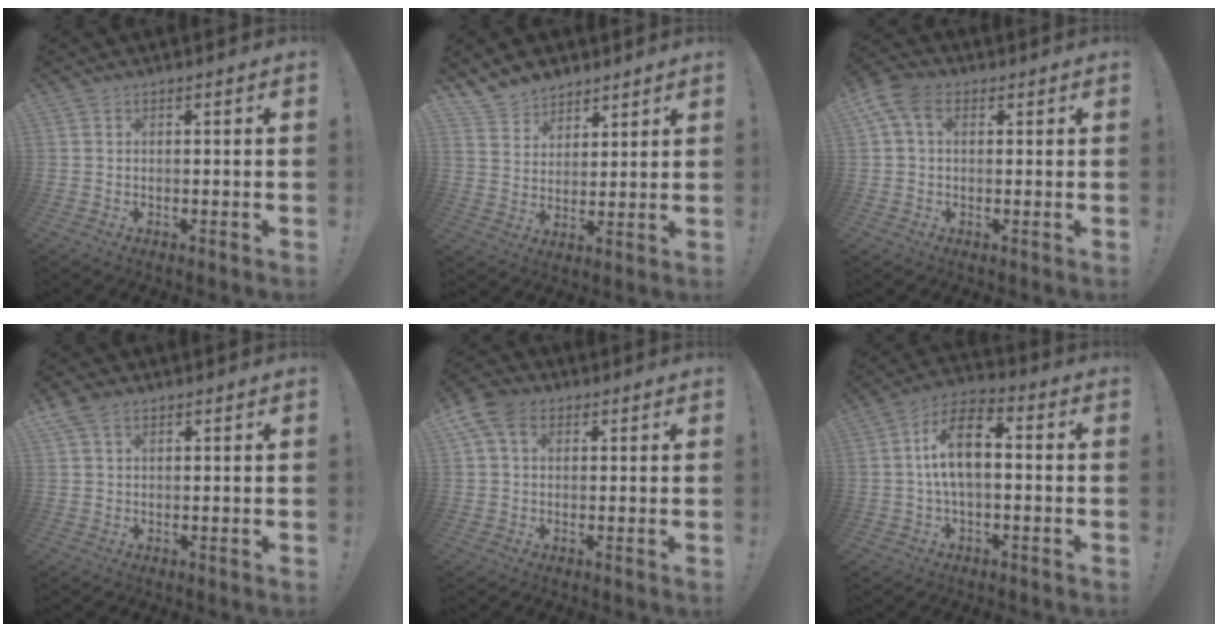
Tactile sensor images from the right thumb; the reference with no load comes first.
{"total": 8.3, "force": [6.8, 4.7, 0.7], "torque": [-0.021, -0.054, 0.136]}
{"total": 7.4, "force": [2.7, 4.9, 4.9], "torque": [-0.096, 0.003, 0.053]}
{"total": 4.3, "force": [2.5, 2.5, 2.4], "torque": [-0.043, -0.004, 0.049]}
{"total": 8.0, "force": [3.2, 5.6, 4.8], "torque": [-0.090, 0.001, 0.063]}
{"total": 12.1, "force": [1.0, 6.1, 10.4], "torque": [-0.183, 0.015, 0.020]}